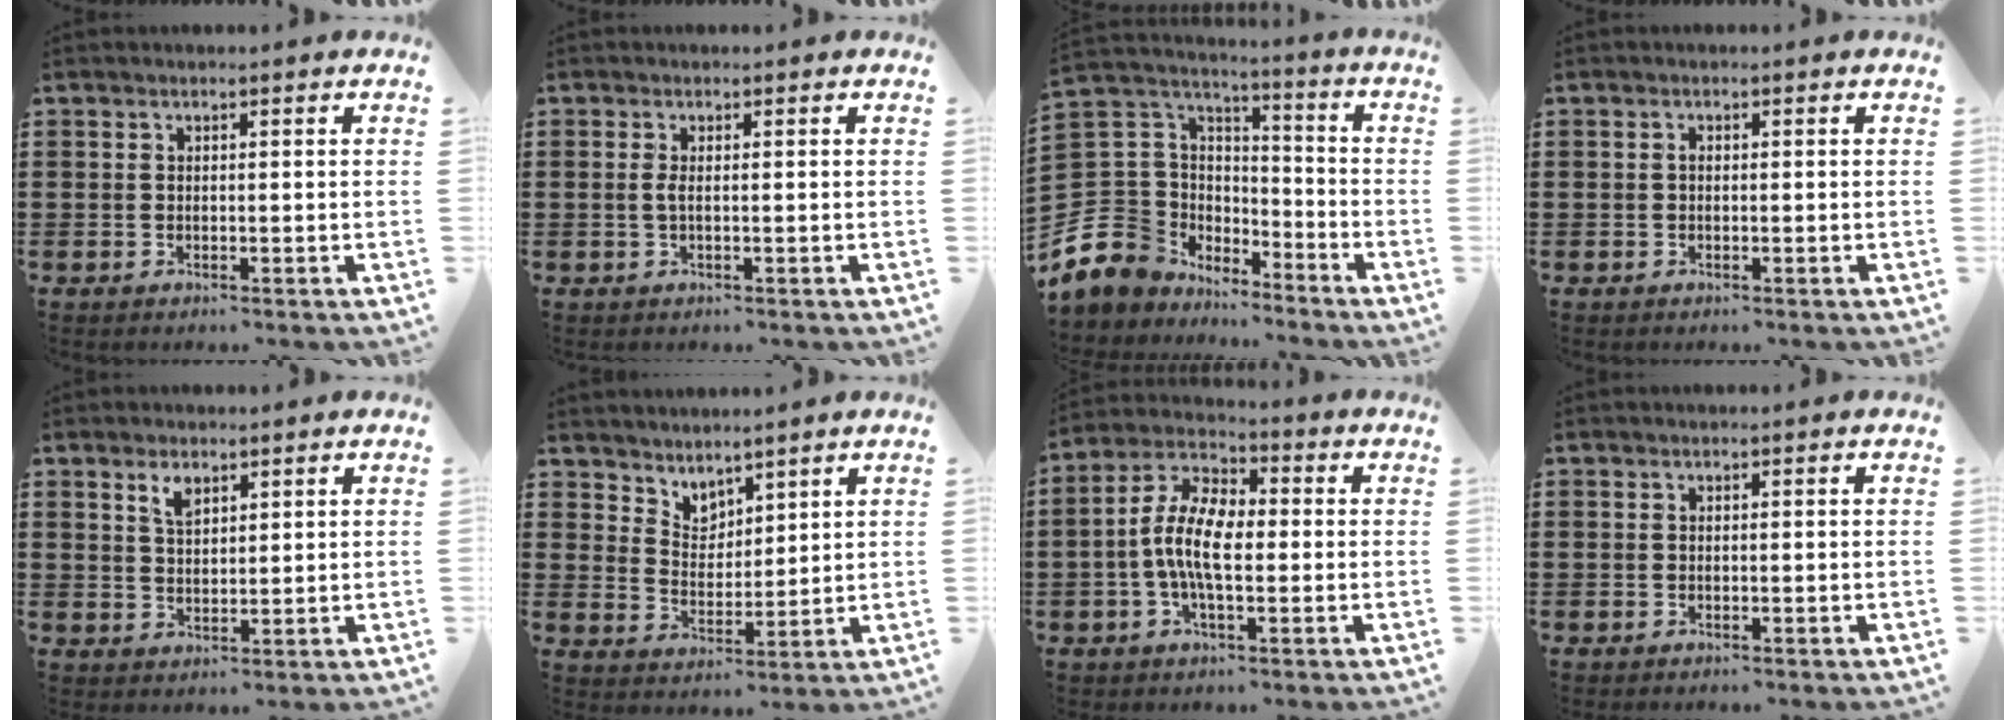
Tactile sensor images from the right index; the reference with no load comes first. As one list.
[{"total": 1.4, "force": [-0.1, 0.2, 1.4], "torque": [-0.035, -0.004, -0.005]}, {"total": 9.0, "force": [-4.5, 7.9, 0.6], "torque": [-0.081, -0.011, -0.088]}, {"total": 0.5, "force": [-0.1, 0.3, 0.4], "torque": [-0.011, -0.002, -0.002]}, {"total": 3.0, "force": [1.9, 1.5, 1.7], "torque": [-0.032, 0.001, 0.034]}, {"total": 3.8, "force": [3.4, 1.5, -0.5], "torque": [-0.009, -0.012, 0.064]}, {"total": 9.2, "force": [-1.2, 4.0, 8.2], "torque": [-0.187, -0.005, -0.028]}, {"total": 0.0}]